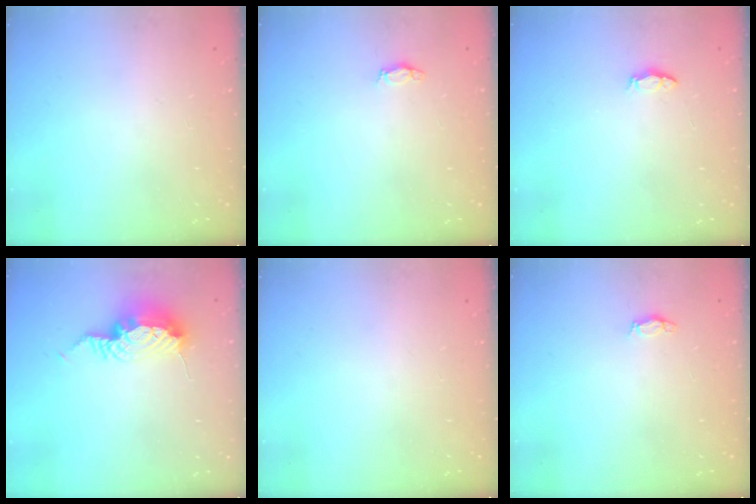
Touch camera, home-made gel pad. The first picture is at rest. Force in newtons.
{"total": 2.8, "press": 2.8, "slide": 0.4}
{"total": 3.6, "press": 3.5, "slide": 0.3}
{"total": 11.1, "press": 10.7, "slide": 2.9}
{"total": 0.0}
{"total": 2.8, "press": 2.8, "slide": 0.4}